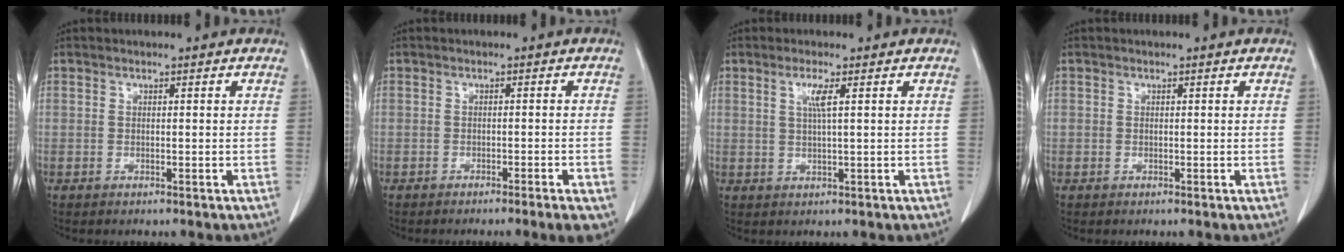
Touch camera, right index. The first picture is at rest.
{"total": 5.4, "force": [-3.4, 0.6, 4.1], "torque": [-0.036, -0.008, -0.046]}
{"total": 2.7, "force": [1.0, -0.2, 2.5], "torque": [-0.053, 0.000, 0.018]}
{"total": 0.0}